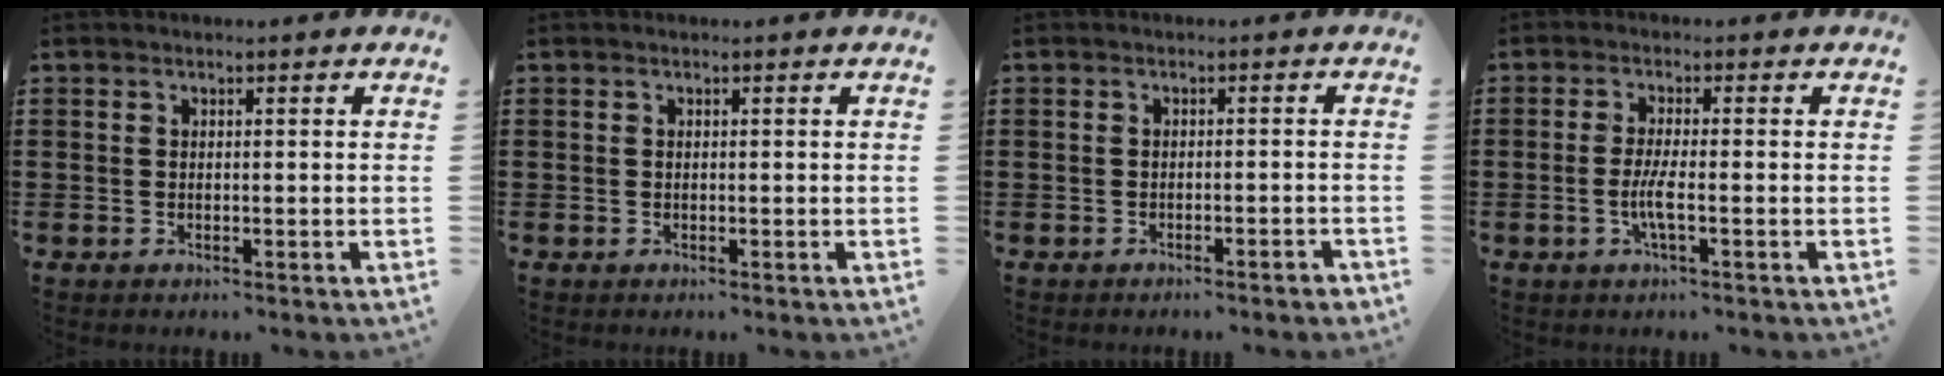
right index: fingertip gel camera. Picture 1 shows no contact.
{"total": 0.0}
{"total": 1.2, "force": [-1.0, 0.0, 0.6], "torque": [-0.011, -0.001, -0.020]}
{"total": 3.7, "force": [-1.1, 0.4, 3.5], "torque": [-0.076, -0.008, -0.026]}